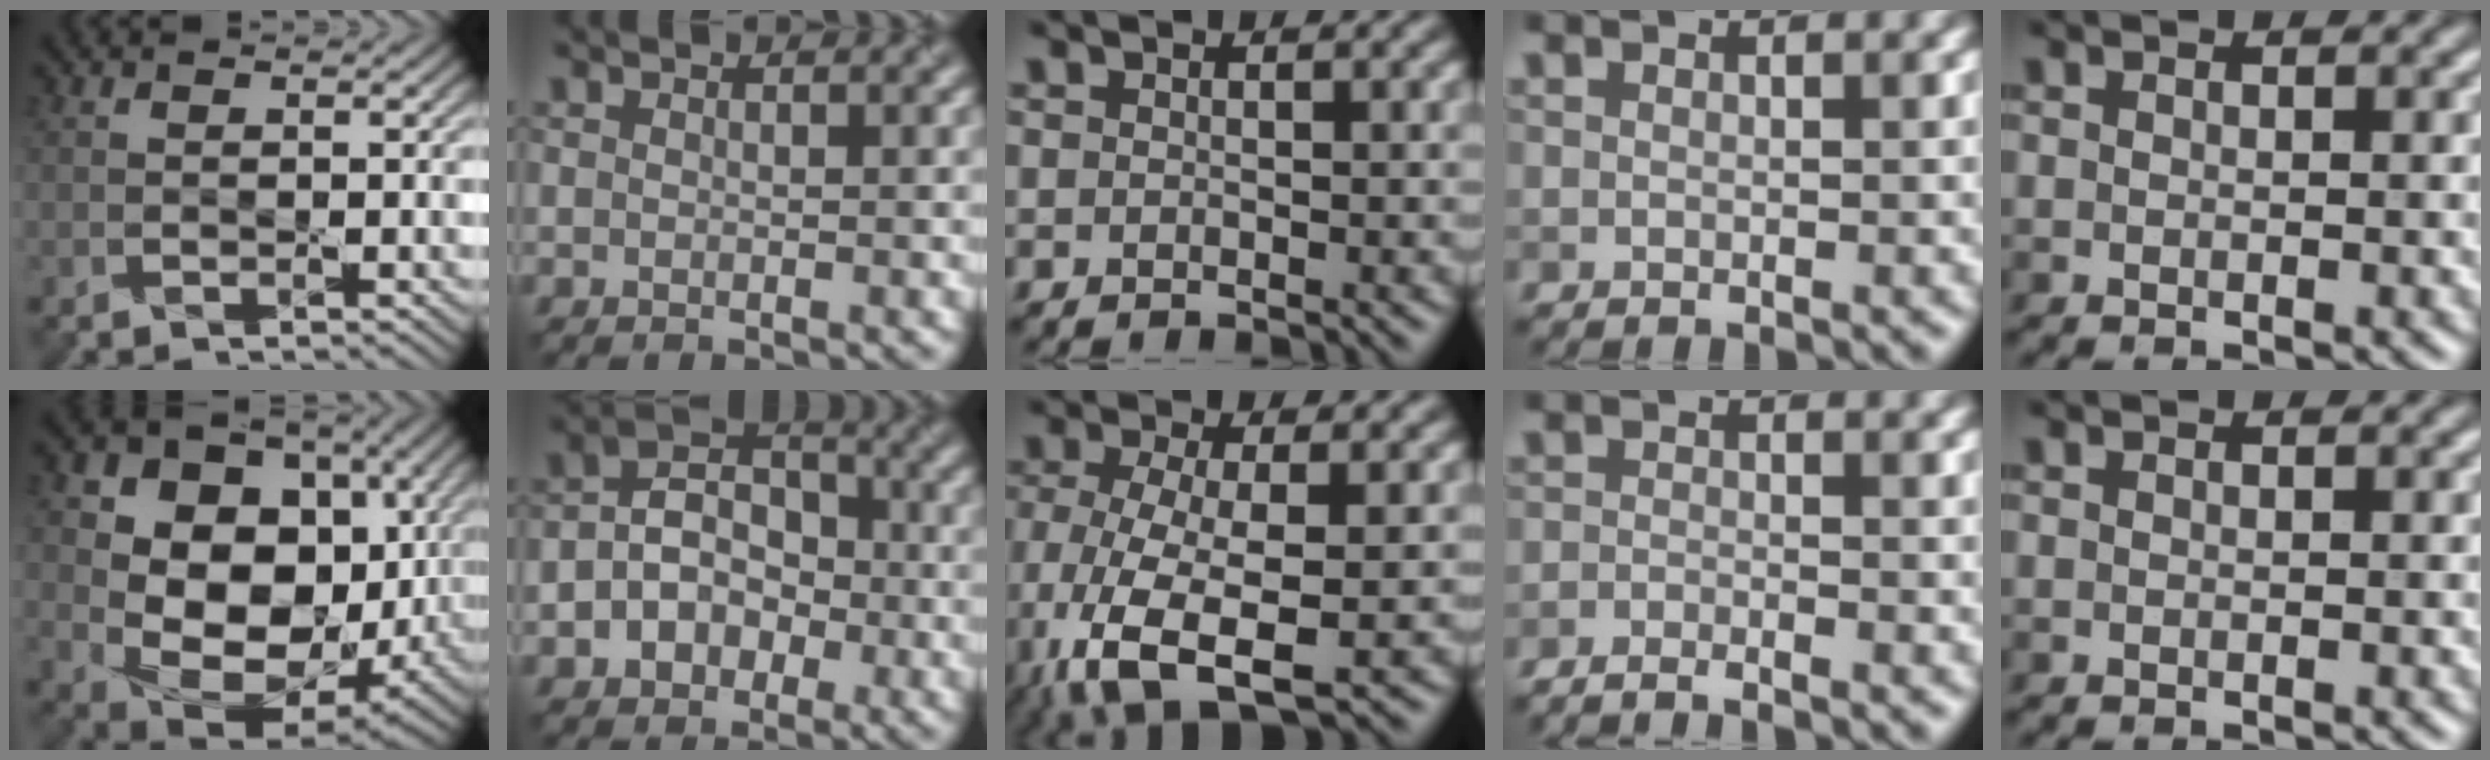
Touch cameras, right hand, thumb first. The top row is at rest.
{"thumb": {"total": 16.1, "force": [0.7, 12.1, 10.6], "torque": [-0.194, -0.025, 0.027]}, "index": {"total": 4.8, "force": [-1.0, 3.8, 2.7], "torque": [-0.043, 0.015, -0.025]}, "middle": {"total": 8.3, "force": [-3.5, 3.1, 6.9], "torque": [-0.156, -0.021, -0.064]}, "ring": {"total": 2.7, "force": [-2.3, 0.4, 1.3], "torque": [-0.026, 0.000, -0.046]}}